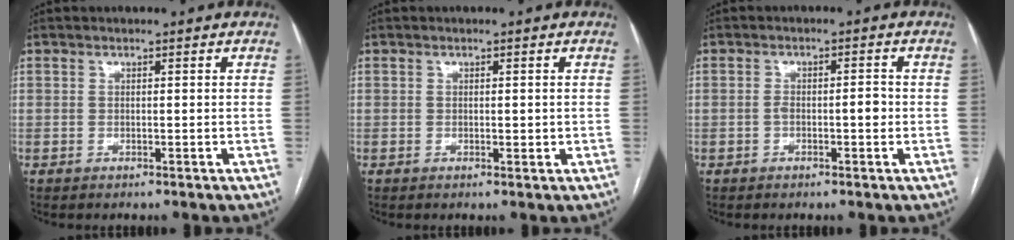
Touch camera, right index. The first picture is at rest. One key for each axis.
{"total": 1.0, "fx": -0.1, "fy": 0.4, "fz": 1.0, "tx": -0.013, "ty": -0.001, "tz": 0.001}
{"total": 2.9, "fx": -0.7, "fy": 0.9, "fz": 2.7, "tx": -0.043, "ty": 0.005, "tz": -0.009}